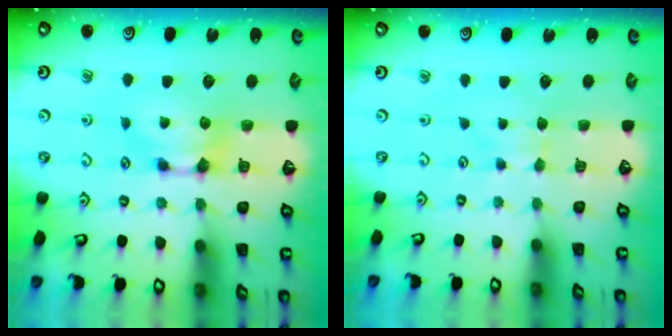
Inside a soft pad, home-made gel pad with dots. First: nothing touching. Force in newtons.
{"total": 2.3, "press": 2.2, "slide": 0.5}